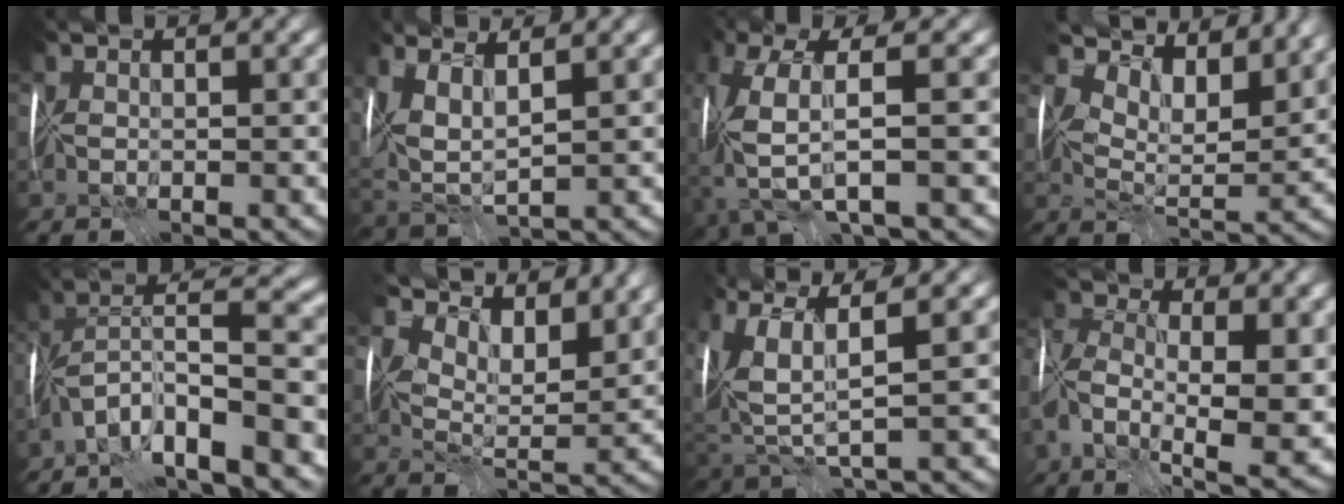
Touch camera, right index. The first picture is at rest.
{"total": 4.6, "force": [1.9, 1.6, 3.8], "torque": [-0.101, -0.008, 0.045]}
{"total": 6.3, "force": [-1.5, 1.4, 5.9], "torque": [-0.159, -0.014, -0.028]}
{"total": 8.1, "force": [7.1, 1.8, 3.3], "torque": [-0.072, -0.001, 0.109]}
{"total": 8.5, "force": [-5.8, 0.7, 6.1], "torque": [-0.094, 0.013, -0.110]}
{"total": 7.2, "force": [6.5, 1.5, 2.6], "torque": [-0.059, -0.003, 0.096]}
{"total": 6.1, "force": [2.7, 1.7, 5.2], "torque": [-0.137, -0.006, 0.062]}
{"total": 11.6, "force": [-1.4, 6.1, 9.7], "torque": [-0.187, -0.022, -0.018]}